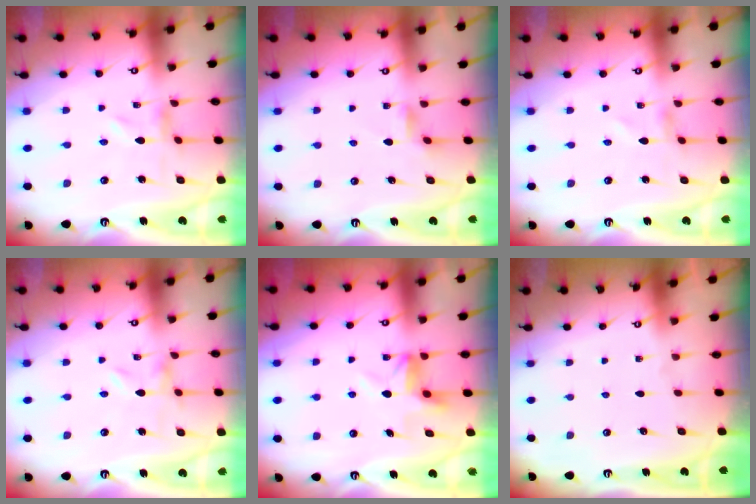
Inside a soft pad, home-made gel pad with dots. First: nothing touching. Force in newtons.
{"total": 2.7, "press": 2.7, "slide": 0.5}
{"total": 0.5, "press": 0.5, "slide": 0.1}
{"total": 0.0}
{"total": 6.2, "press": 5.9, "slide": 1.9}
{"total": 0.0}